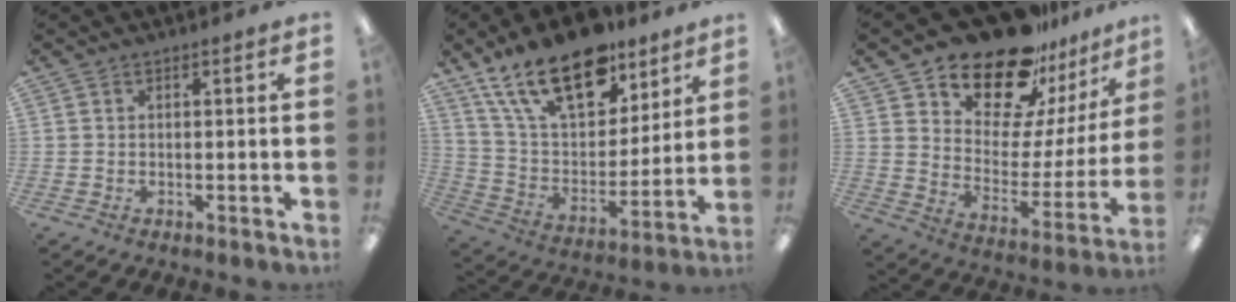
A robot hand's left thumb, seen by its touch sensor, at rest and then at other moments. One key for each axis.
{"total": 22.0, "fx": 14.7, "fy": 10.6, "fz": 12.5, "tx": -0.236, "ty": -0.069, "tz": 0.261}
{"total": 20.4, "fx": 17.2, "fy": 8.4, "fz": 7.0, "tx": -0.129, "ty": -0.132, "tz": 0.304}